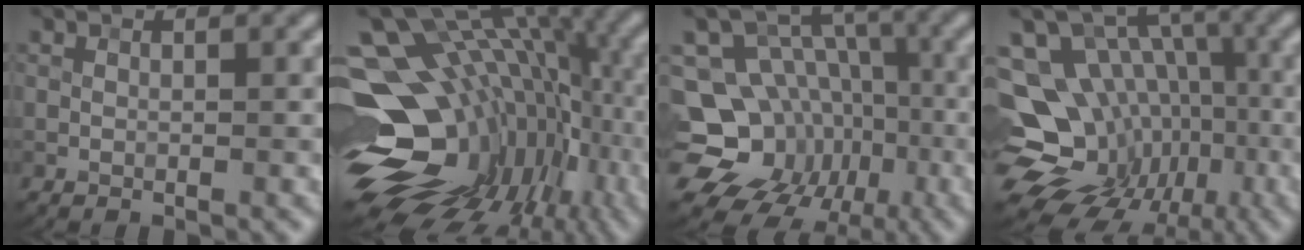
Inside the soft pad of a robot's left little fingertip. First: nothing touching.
{"total": 18.3, "force": [-2.5, 12.2, 13.4], "torque": [-0.191, 0.000, -0.007]}
{"total": 15.7, "force": [-5.6, 13.7, 5.4], "torque": [-0.109, -0.011, -0.106]}
{"total": 15.8, "force": [-4.9, 13.1, 7.5], "torque": [-0.147, 0.001, -0.069]}